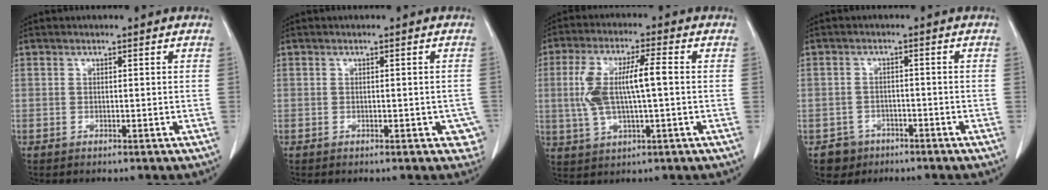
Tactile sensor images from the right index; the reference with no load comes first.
{"total": 2.9, "force": [-1.3, 1.5, 2.2], "torque": [-0.004, 0.002, -0.018]}
{"total": 9.9, "force": [0.4, 2.5, 9.6], "torque": [-0.203, 0.018, 0.011]}
{"total": 3.6, "force": [-2.2, 2.9, -0.2], "torque": [0.006, 0.013, -0.035]}